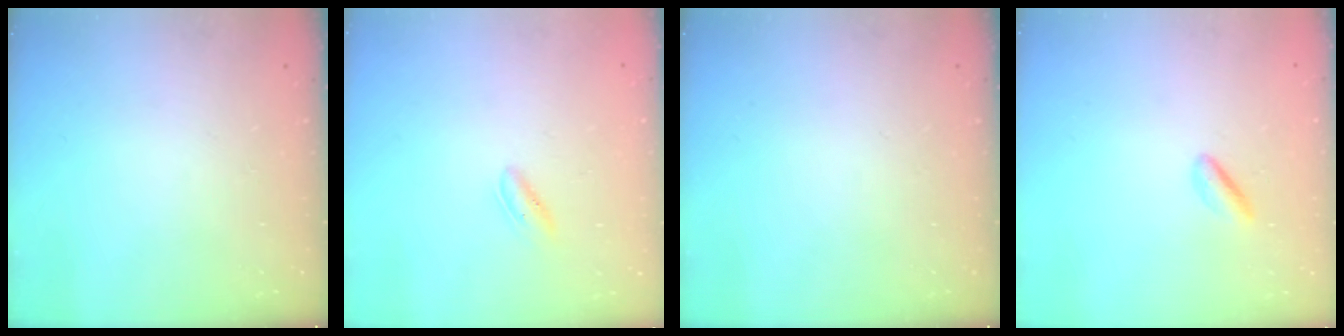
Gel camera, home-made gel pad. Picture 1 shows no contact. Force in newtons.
{"total": 1.9, "press": 1.8, "slide": 0.6}
{"total": 0.0}
{"total": 1.6, "press": 1.3, "slide": 0.8}